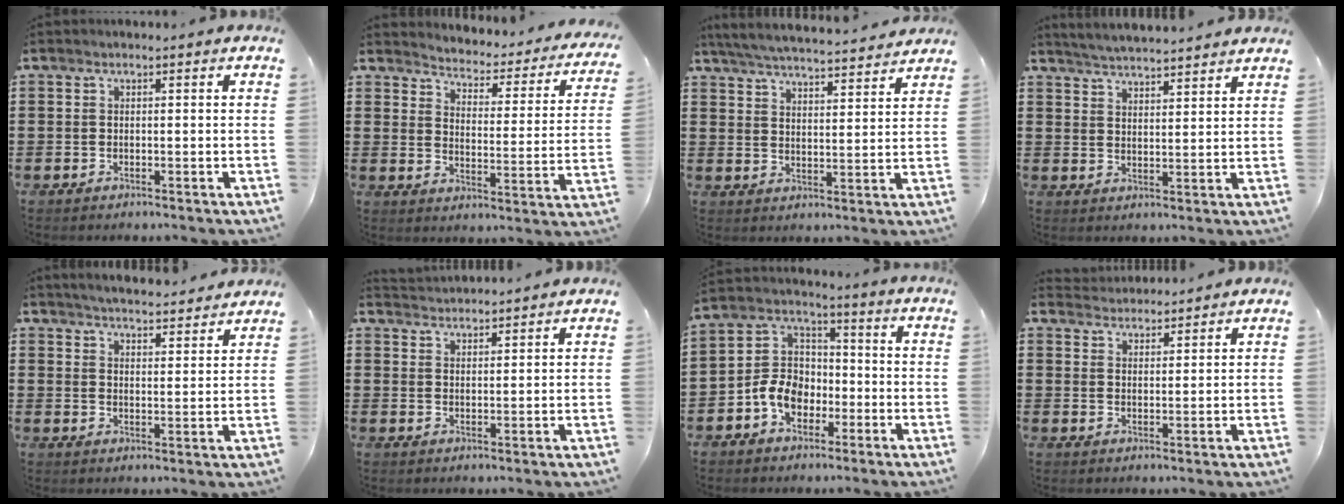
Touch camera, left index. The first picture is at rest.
{"total": 2.6, "force": [2.6, 0.2, -0.1], "torque": [-0.019, -0.031, 0.034]}
{"total": 5.0, "force": [4.9, -0.4, 0.9], "torque": [-0.040, -0.033, 0.083]}
{"total": 3.7, "force": [3.7, -0.6, 0.2], "torque": [-0.017, -0.018, 0.065]}
{"total": 4.1, "force": [4.0, -0.2, 0.4], "torque": [-0.023, -0.023, 0.070]}
{"total": 2.5, "force": [2.4, 0.0, -0.5], "torque": [0.001, -0.005, 0.047]}
{"total": 7.6, "force": [-3.4, 5.8, 3.5], "torque": [-0.102, 0.014, -0.073]}
{"total": 2.9, "force": [2.8, 0.4, -0.4], "torque": [-0.002, -0.007, 0.054]}